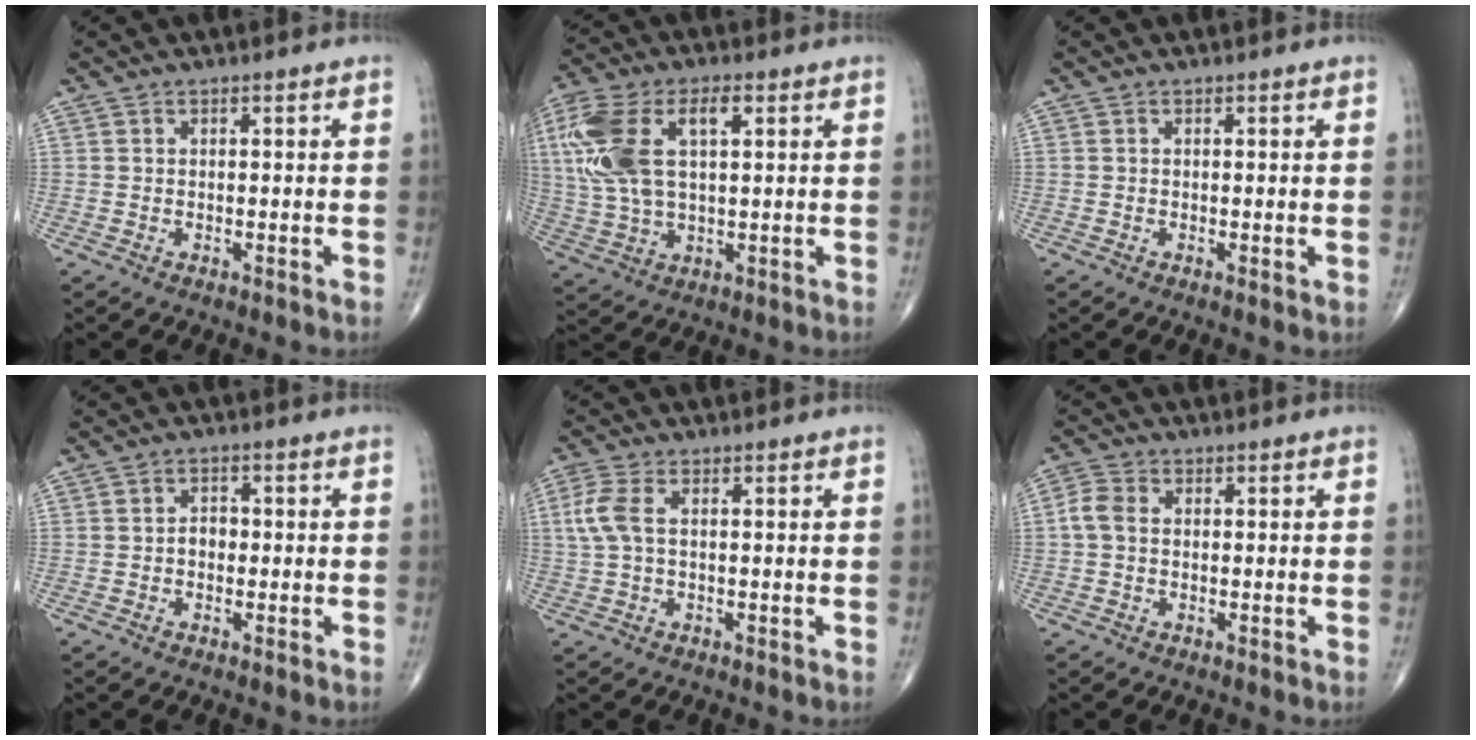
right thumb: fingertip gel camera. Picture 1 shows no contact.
{"total": 16.6, "force": [4.3, 8.3, 13.8], "torque": [-0.312, 0.014, 0.080]}
{"total": 0.5, "force": [0.0, 0.1, 0.5], "torque": [-0.009, -0.003, -0.001]}
{"total": 2.3, "force": [-0.4, 1.7, 1.4], "torque": [-0.007, 0.010, -0.012]}
{"total": 5.0, "force": [0.8, 2.6, 4.2], "torque": [-0.123, 0.015, 0.013]}
{"total": 3.6, "force": [0.1, 2.7, 2.4], "torque": [-0.053, 0.013, -0.006]}